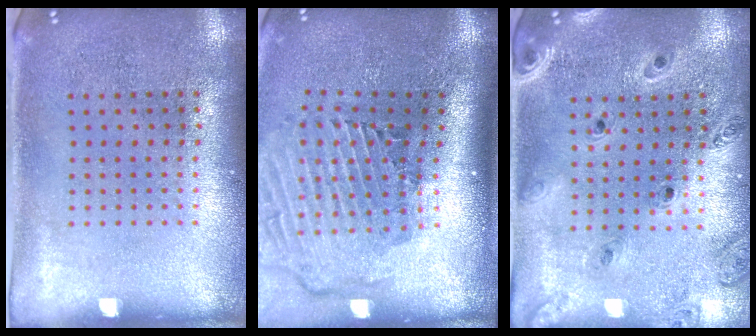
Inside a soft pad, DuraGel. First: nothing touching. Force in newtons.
{"total": 2.9, "press": 2.0, "slide": 2.1}
{"total": 1.3, "press": 1.3, "slide": 0.2}